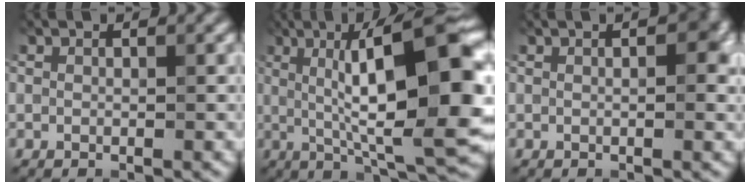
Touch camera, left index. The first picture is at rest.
{"total": 14.1, "force": [1.6, 2.6, 13.7], "torque": [-0.185, 0.020, 0.020]}
{"total": 3.1, "force": [0.7, 1.4, 2.7], "torque": [-0.036, 0.008, 0.007]}